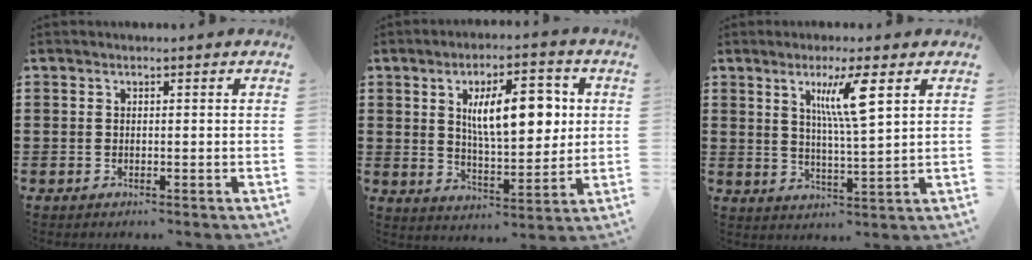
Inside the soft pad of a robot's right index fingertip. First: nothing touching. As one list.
[{"total": 11.1, "force": [2.9, 4.5, 9.7], "torque": [-0.159, 0.001, 0.043]}, {"total": 7.4, "force": [3.2, 0.8, 6.6], "torque": [-0.129, 0.001, 0.049]}]